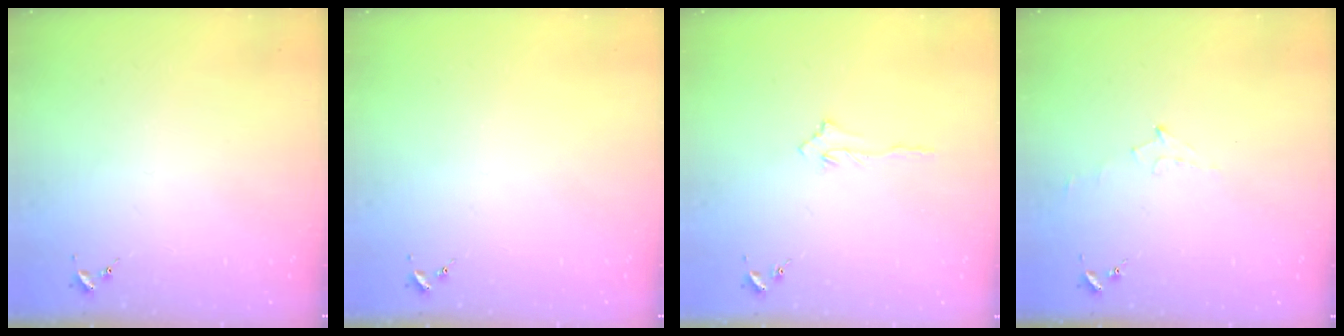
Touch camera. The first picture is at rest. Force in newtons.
{"total": 0.0}
{"total": 3.2, "press": 3.2, "slide": 0.4}
{"total": 5.2, "press": 5.2, "slide": 0.6}